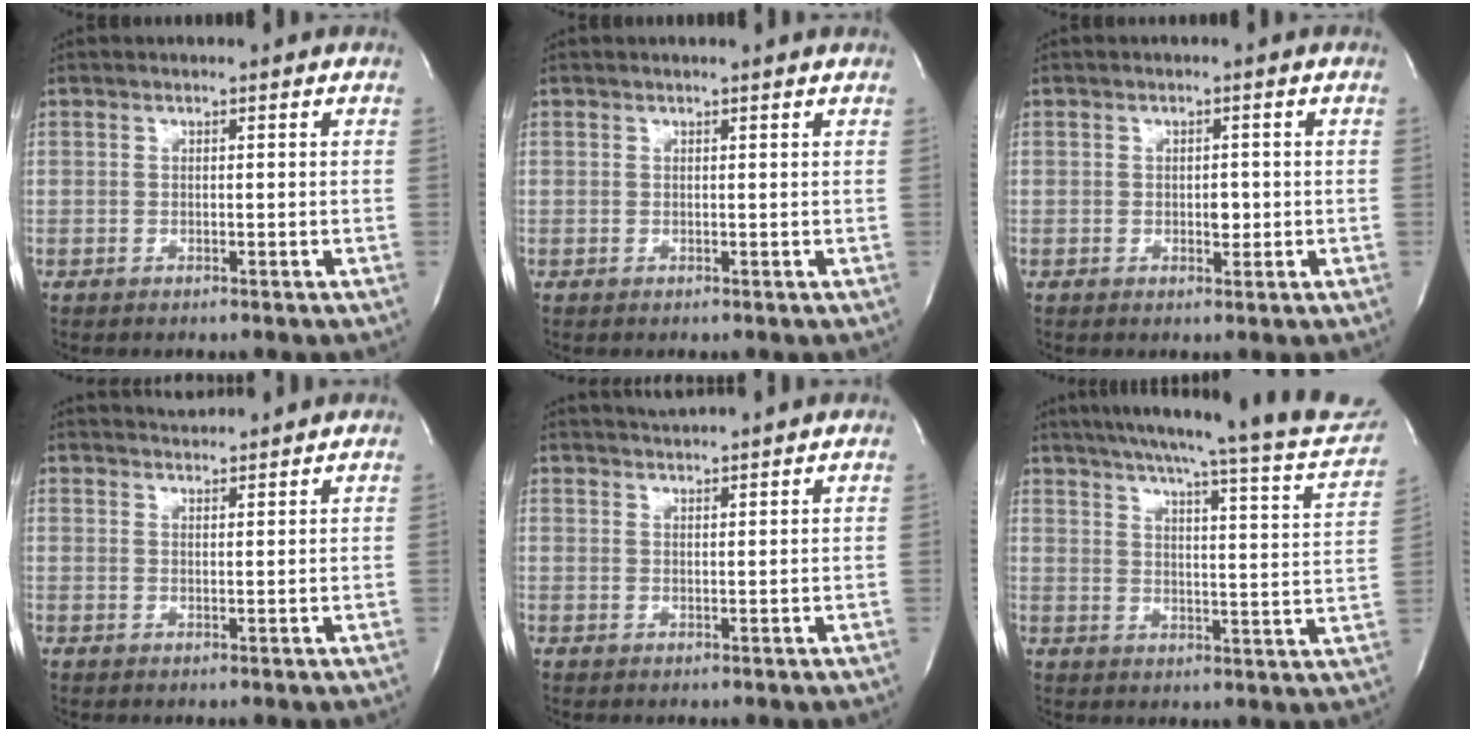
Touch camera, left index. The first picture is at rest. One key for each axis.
{"total": 1.5, "fx": 1.4, "fy": -0.3, "fz": 0.4, "tx": -0.016, "ty": 0.003, "tz": 0.016}
{"total": 1.8, "fx": -0.2, "fy": 1.1, "fz": 1.4, "tx": -0.020, "ty": 0.001, "tz": -0.001}
{"total": 5.5, "fx": 5.4, "fy": -0.1, "fz": 1.1, "tx": -0.024, "ty": 0.026, "tz": 0.078}
{"total": 5.8, "fx": 5.6, "fy": -0.6, "fz": 1.6, "tx": -0.030, "ty": 0.026, "tz": 0.081}
{"total": 28.1, "fx": 25.5, "fy": 1.3, "fz": 11.9, "tx": -0.180, "ty": -0.071, "tz": 0.305}